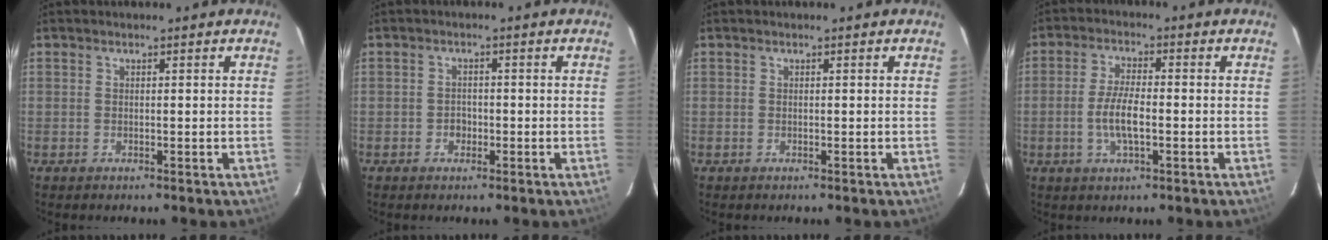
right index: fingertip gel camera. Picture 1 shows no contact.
{"total": 2.0, "force": [-0.8, 1.7, 0.6], "torque": [-0.011, 0.004, -0.011]}
{"total": 0.0}
{"total": 6.3, "force": [-1.5, 2.0, 5.7], "torque": [-0.117, -0.002, -0.029]}